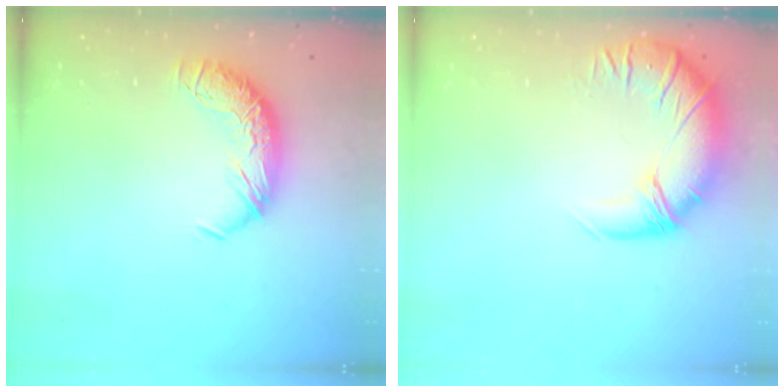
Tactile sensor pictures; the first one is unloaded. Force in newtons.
{"total": 2.9, "press": 0.1, "slide": 2.9}